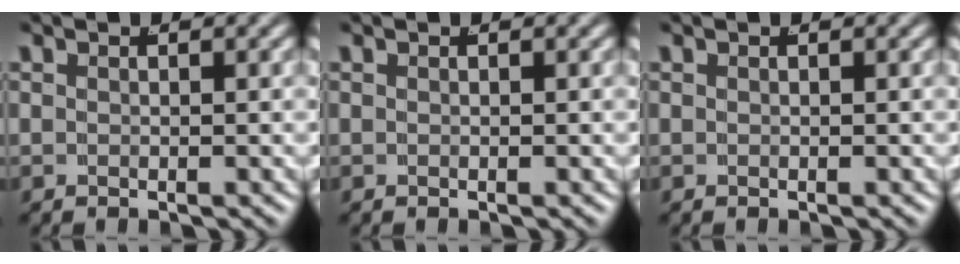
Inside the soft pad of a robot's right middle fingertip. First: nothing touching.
{"total": 0.0}
{"total": 0.0}